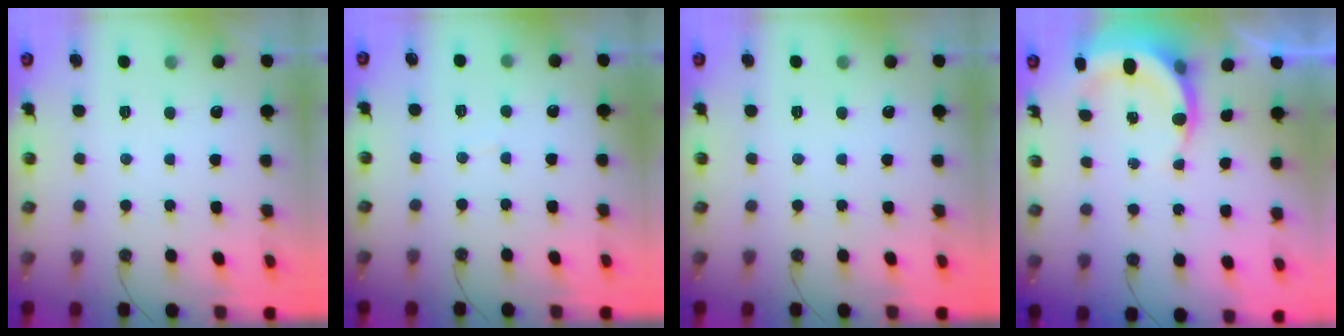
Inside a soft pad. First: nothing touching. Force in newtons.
{"total": 2.0, "press": 2.0, "slide": 0.1}
{"total": 0.0}
{"total": 6.3, "press": 6.0, "slide": 2.0}